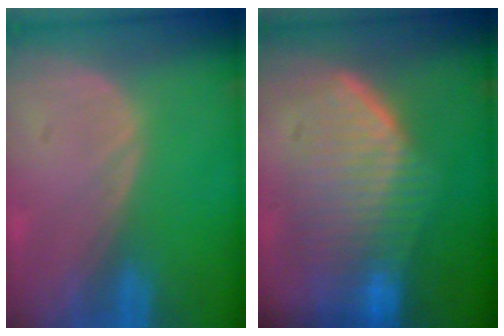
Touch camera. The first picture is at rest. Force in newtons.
{"total": 8.9, "press": 8.7, "slide": 2.0}